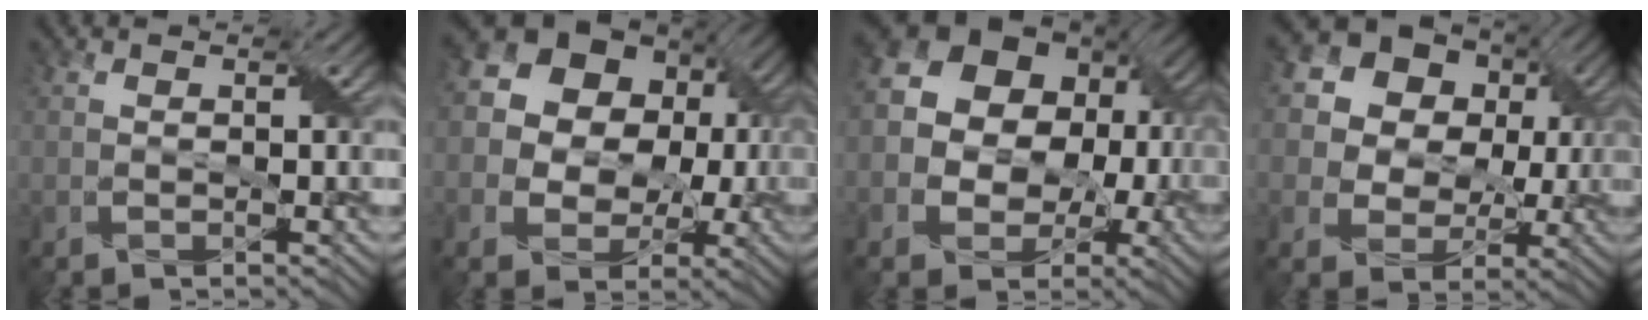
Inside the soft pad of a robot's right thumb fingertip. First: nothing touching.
{"total": 17.4, "force": [3.1, 14.5, 9.0], "torque": [-0.212, 0.034, 0.047]}
{"total": 17.2, "force": [1.2, 14.1, 9.9], "torque": [-0.200, 0.014, 0.009]}
{"total": 16.6, "force": [5.5, 13.4, 8.1], "torque": [-0.220, 0.055, 0.106]}